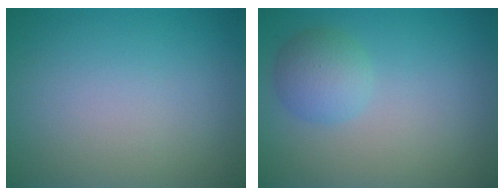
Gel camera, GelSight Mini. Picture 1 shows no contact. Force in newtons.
{"total": 2.7, "press": 2.7, "slide": 0.2}